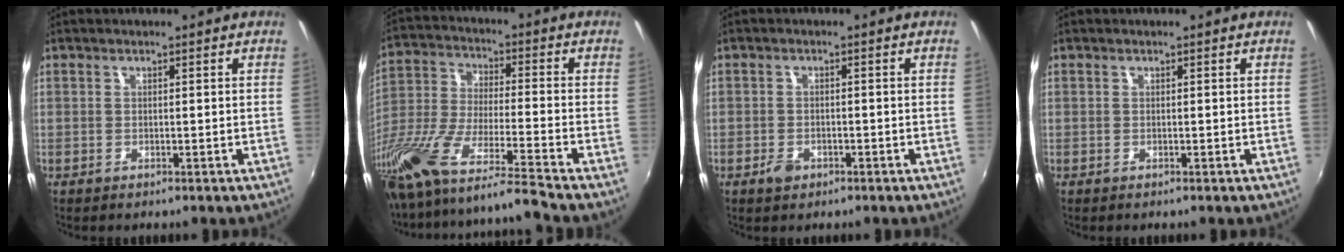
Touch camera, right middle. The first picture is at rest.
{"total": 19.5, "force": [-15.4, -0.6, 12.0], "torque": [-0.215, -0.062, -0.285]}
{"total": 2.4, "force": [-1.5, 1.6, 1.0], "torque": [-0.020, -0.002, -0.025]}
{"total": 0.0}